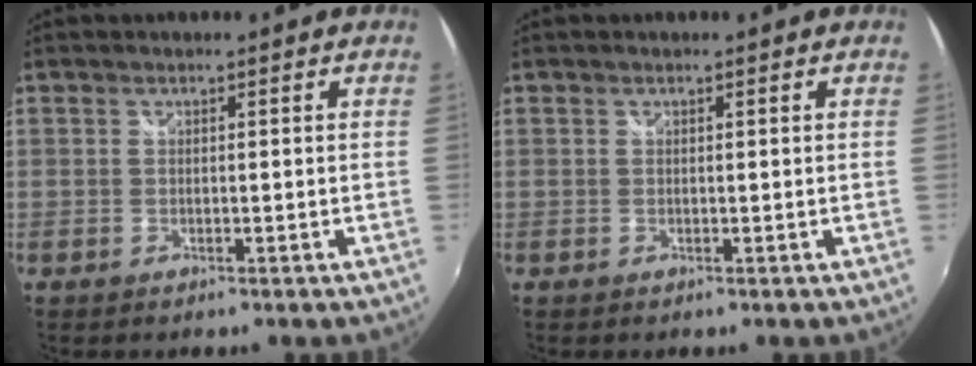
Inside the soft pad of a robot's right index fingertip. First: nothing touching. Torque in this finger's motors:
{"motor_torque": [0.02, 0.01, -0.02, 0.01]}